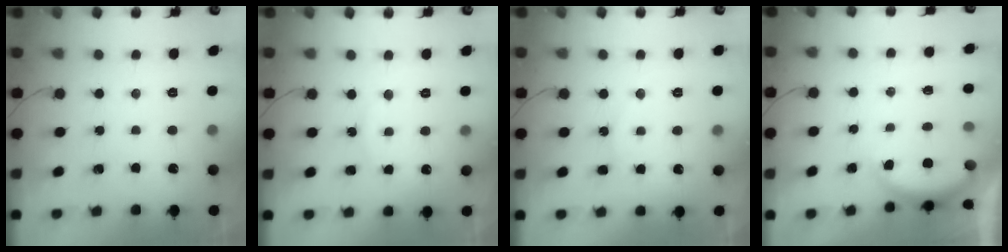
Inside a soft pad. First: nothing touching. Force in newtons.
{"total": 3.7, "press": 3.7, "slide": 0.4}
{"total": 8.2, "press": 8.2, "slide": 0.3}
{"total": 3.0, "press": 2.9, "slide": 0.6}